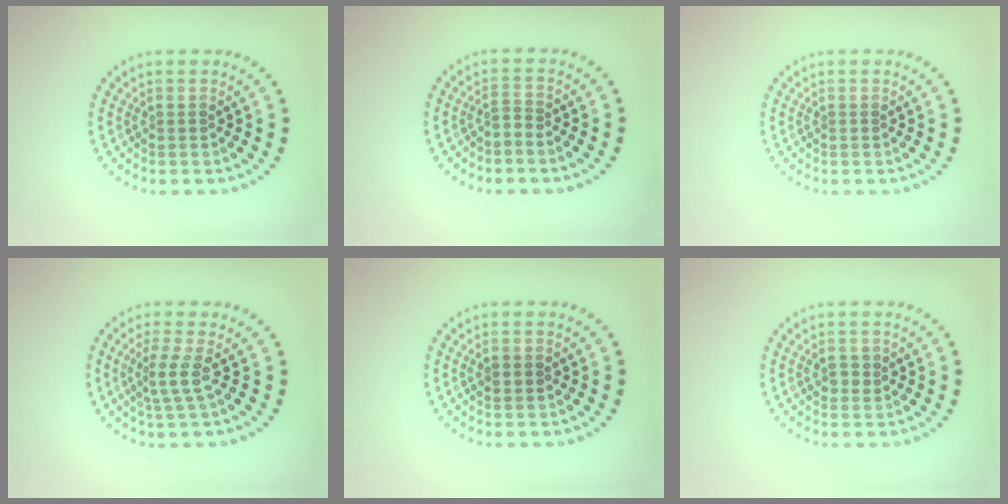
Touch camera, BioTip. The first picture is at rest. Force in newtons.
{"total": 0.9, "press": 0.3, "slide": 0.9}
{"total": 0.0}
{"total": 2.2, "press": 1.5, "slide": 1.7}
{"total": 1.2, "press": 1.2, "slide": 0.2}
{"total": 1.2, "press": 1.2, "slide": 0.1}